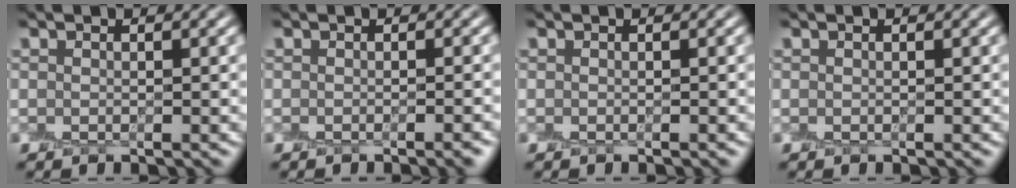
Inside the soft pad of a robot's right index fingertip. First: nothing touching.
{"total": 2.0, "force": [-1.0, 0.5, 1.6], "torque": [-0.008, -0.001, -0.014]}
{"total": 0.7, "force": [-0.4, 0.1, 0.5], "torque": [-0.004, -0.002, -0.006]}
{"total": 0.0}